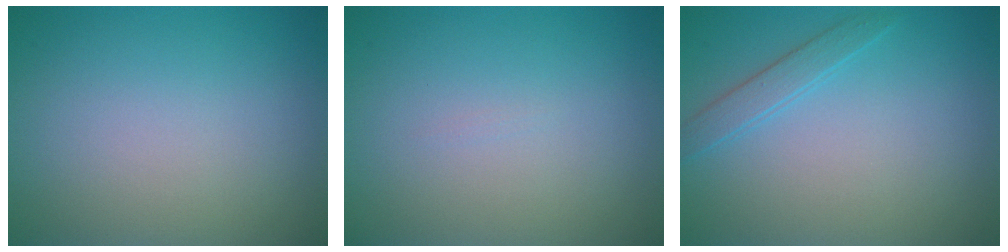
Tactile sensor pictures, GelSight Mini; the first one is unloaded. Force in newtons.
{"total": 0.0}
{"total": 1.6, "press": 1.6, "slide": 0.1}